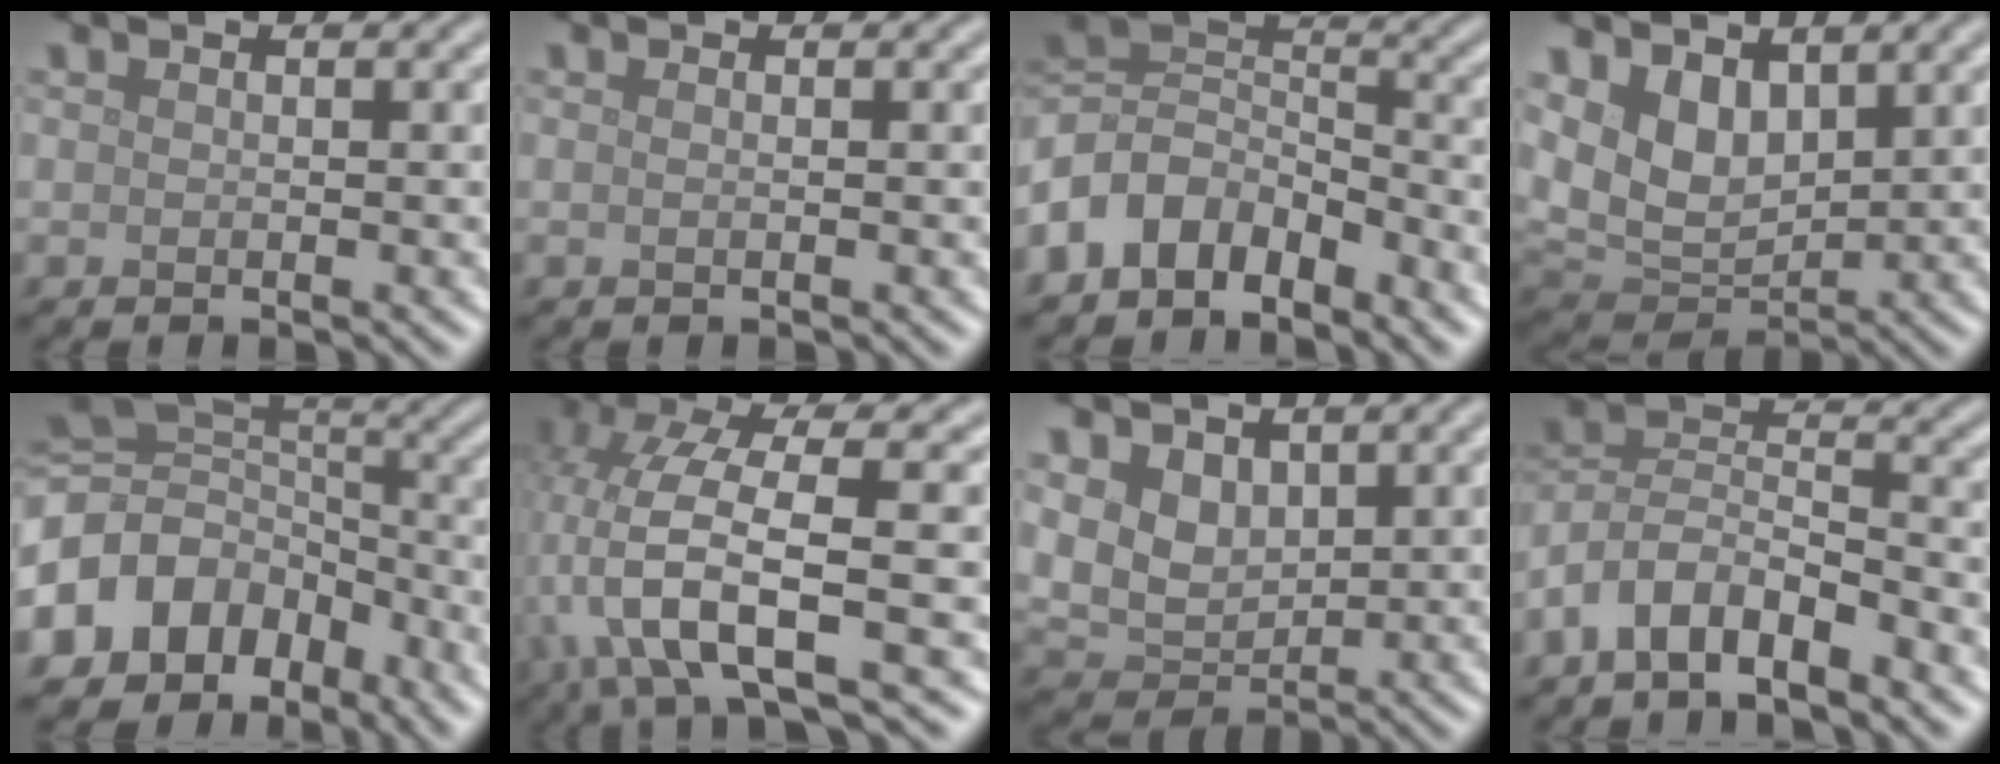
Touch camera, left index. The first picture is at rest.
{"total": 0.5, "force": [0.1, 0.2, 0.5], "torque": [-0.010, -0.003, -0.005]}
{"total": 6.9, "force": [-4.0, 4.1, 3.8], "torque": [-0.065, 0.006, -0.090]}
{"total": 6.2, "force": [2.5, 4.1, 4.0], "torque": [-0.085, -0.013, 0.048]}
{"total": 10.7, "force": [-5.3, 8.3, 4.2], "torque": [-0.106, 0.002, -0.100]}
{"total": 8.1, "force": [-2.7, 2.3, 7.3], "torque": [-0.149, 0.008, -0.055]}
{"total": 4.0, "force": [1.6, 2.9, 2.2], "torque": [-0.058, -0.008, 0.030]}
{"total": 5.7, "force": [-4.0, 2.2, 3.5], "torque": [-0.061, 0.004, -0.083]}